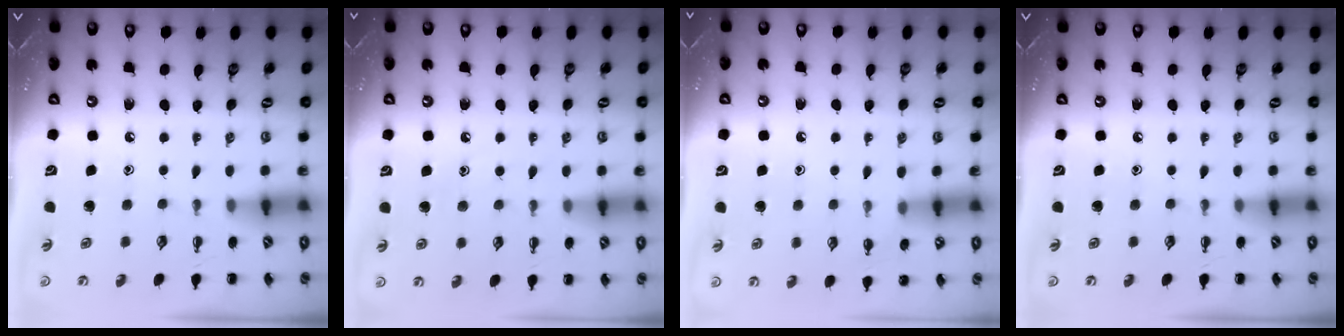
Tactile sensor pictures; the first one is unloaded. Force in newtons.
{"total": 6.6, "press": 6.5, "slide": 1.4}
{"total": 6.1, "press": 5.9, "slide": 1.5}
{"total": 0.0}